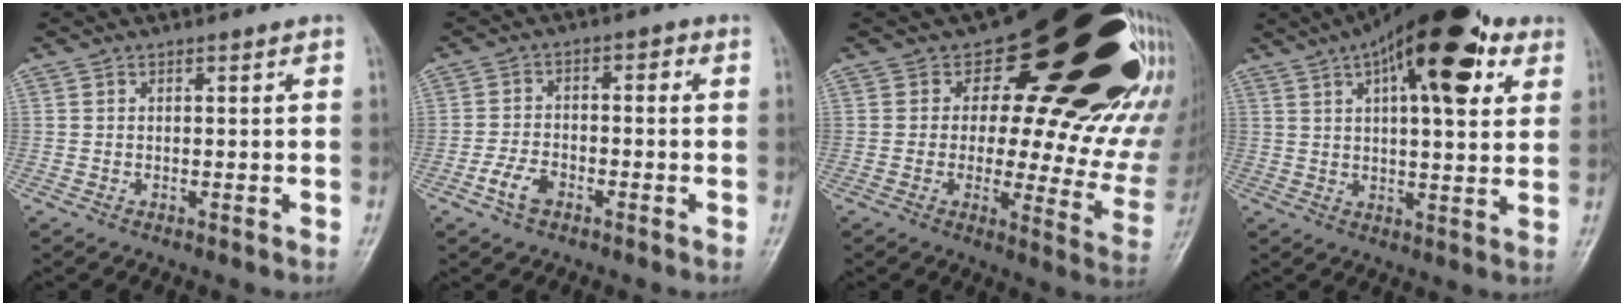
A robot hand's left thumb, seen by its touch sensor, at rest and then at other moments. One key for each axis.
{"total": 5.4, "fx": -2.7, "fy": 3.3, "fz": 3.3, "tx": -0.052, "ty": 0.026, "tz": -0.053}
{"total": 28.8, "fx": 16.3, "fy": 12.7, "fz": 20.0, "tx": -0.193, "ty": -0.086, "tz": 0.209}
{"total": 19.9, "fx": 9.2, "fy": 7.5, "fz": 16.0, "tx": -0.225, "ty": 0.000, "tz": 0.136}